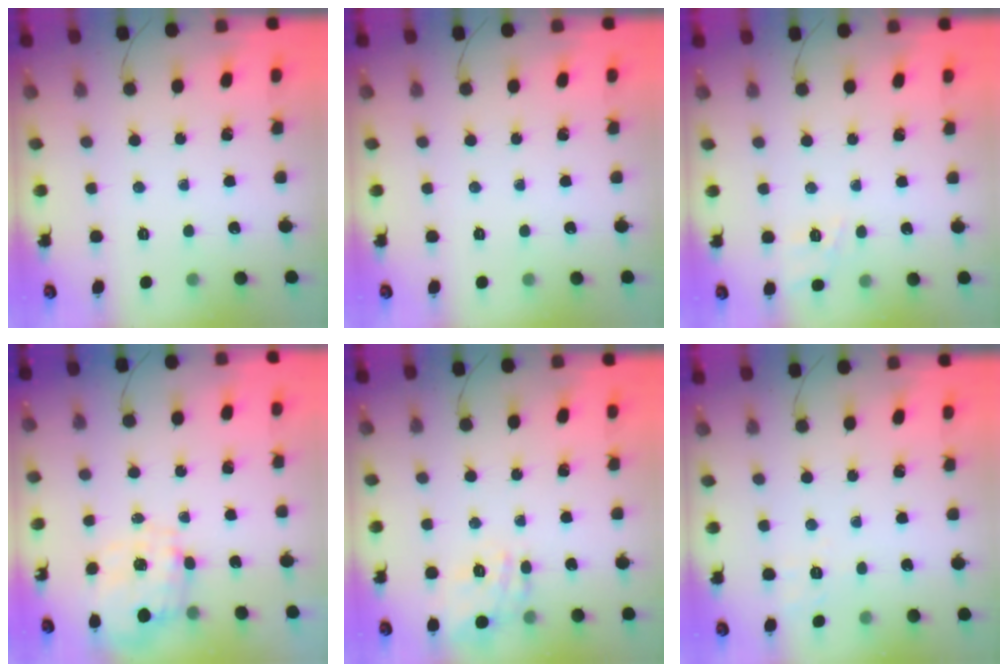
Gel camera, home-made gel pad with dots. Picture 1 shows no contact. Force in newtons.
{"total": 0.0}
{"total": 9.4, "press": 9.3, "slide": 1.5}
{"total": 2.9, "press": 2.7, "slide": 1.1}
{"total": 14.1, "press": 14.1, "slide": 0.9}
{"total": 1.9, "press": 0.2, "slide": 1.9}